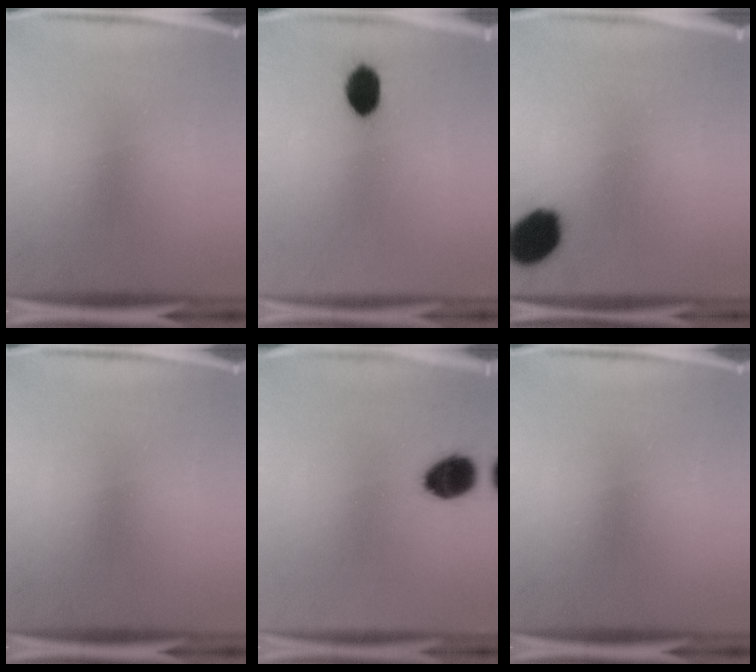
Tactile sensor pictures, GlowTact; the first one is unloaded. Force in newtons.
{"total": 6.8}
{"total": 12.0}
{"total": 0.0}
{"total": 9.1}
{"total": 0.0}